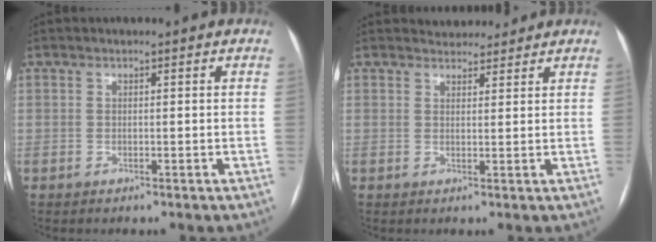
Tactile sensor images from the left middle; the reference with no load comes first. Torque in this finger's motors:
{"motor_torque": [0.01, 0.01, -0.07, -0.01]}